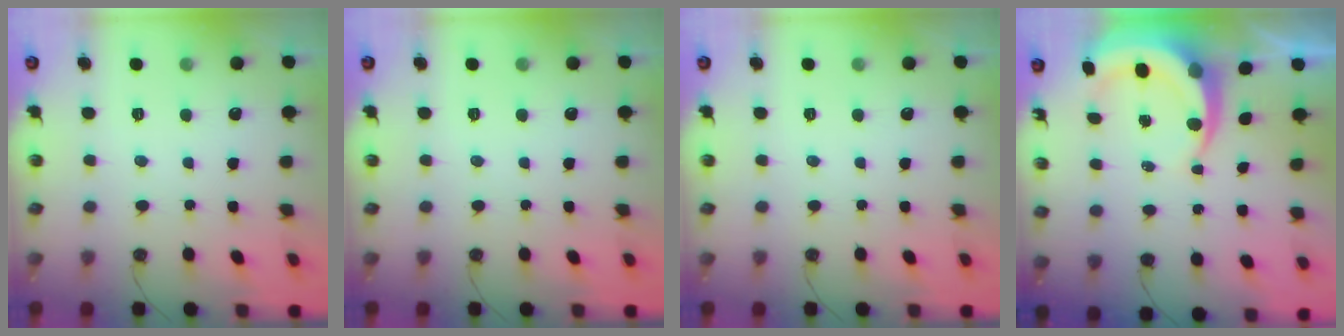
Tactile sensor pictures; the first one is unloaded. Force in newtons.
{"total": 0.0}
{"total": 0.0}
{"total": 7.3, "press": 7.2, "slide": 1.1}